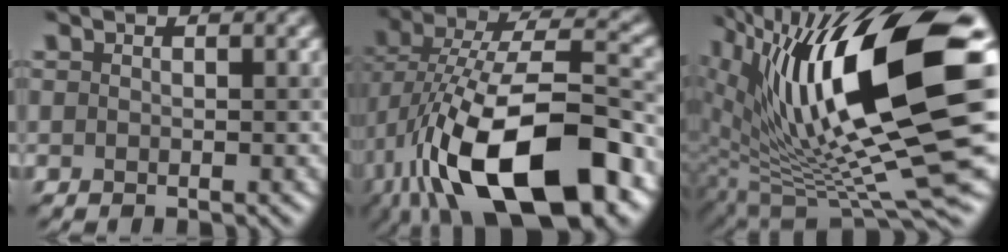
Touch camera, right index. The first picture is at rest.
{"total": 17.0, "force": [-7.0, 7.2, 13.7], "torque": [-0.234, 0.000, -0.119]}
{"total": 17.0, "force": [4.6, 5.2, 15.6], "torque": [-0.265, -0.010, 0.084]}